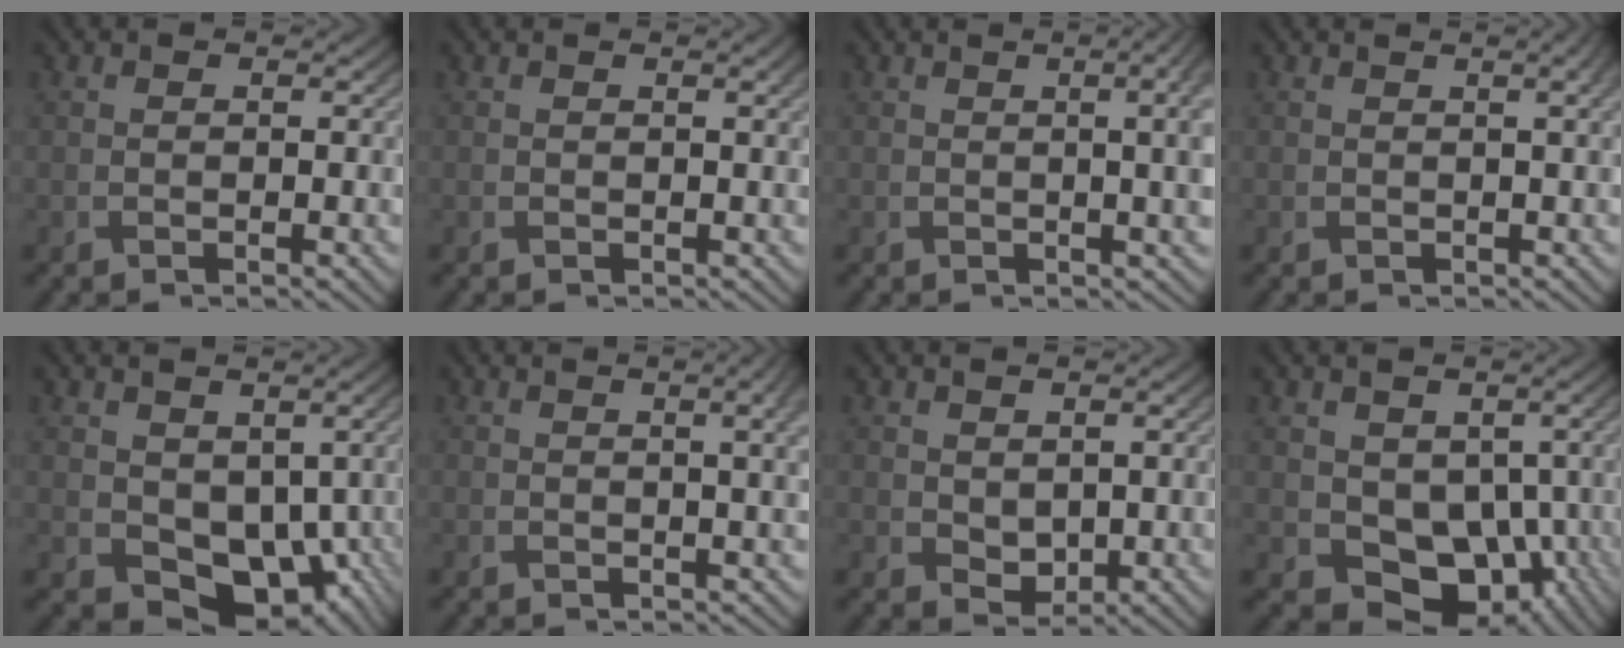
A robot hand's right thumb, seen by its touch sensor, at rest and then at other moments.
{"total": 1.5, "force": [0.6, 0.2, 1.3], "torque": [-0.018, 0.004, 0.008]}
{"total": 7.0, "force": [1.2, 2.1, 6.6], "torque": [-0.066, 0.020, 0.013]}
{"total": 3.3, "force": [1.3, 0.9, 2.9], "torque": [-0.031, 0.011, 0.004]}
{"total": 8.1, "force": [-0.2, 6.0, 5.4], "torque": [-0.097, -0.034, 0.005]}
{"total": 5.5, "force": [1.7, 1.5, 5.0], "torque": [-0.055, 0.018, 0.017]}
{"total": 2.5, "force": [0.8, 1.9, 1.5], "torque": [-0.038, -0.007, 0.019]}
{"total": 8.3, "force": [-0.4, 6.5, 5.2], "torque": [-0.095, -0.031, -0.005]}